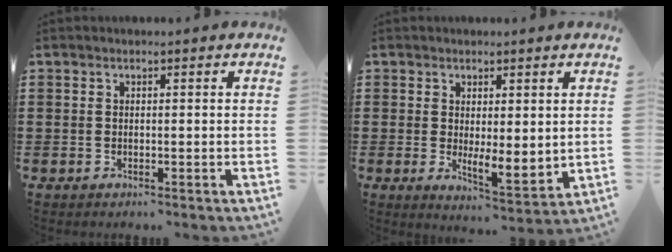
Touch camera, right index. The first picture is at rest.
{"total": 3.1, "force": [1.0, 1.3, 2.6], "torque": [-0.045, -0.004, 0.017]}